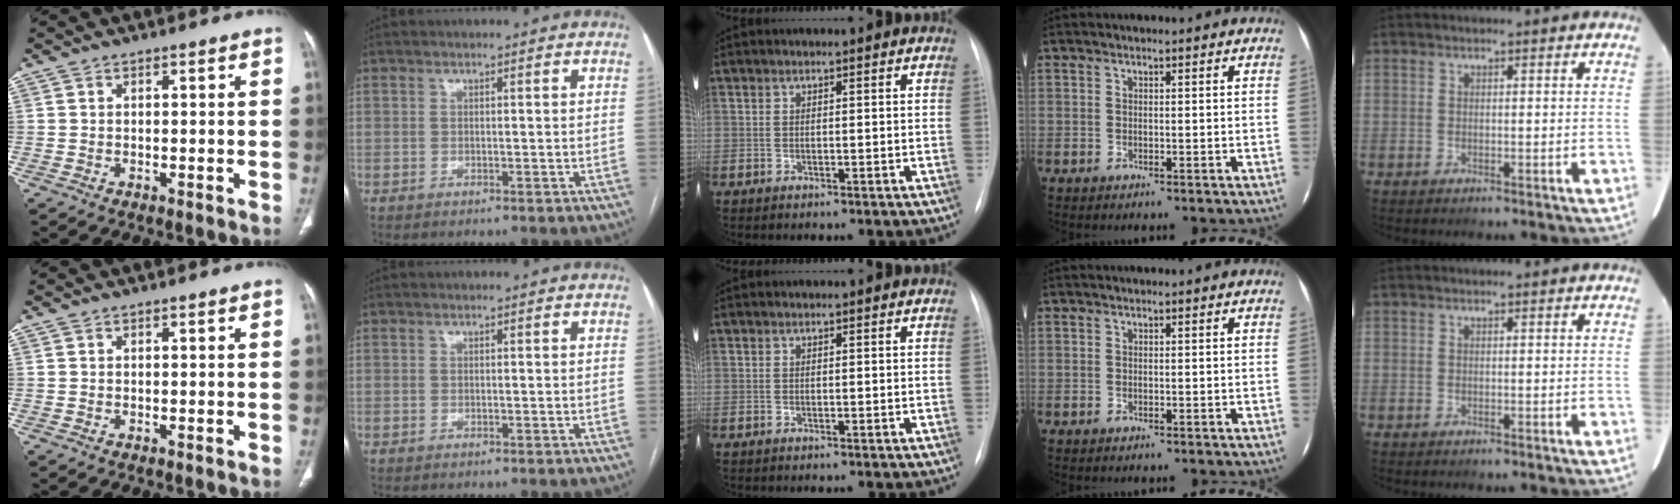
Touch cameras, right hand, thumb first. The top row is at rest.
{}